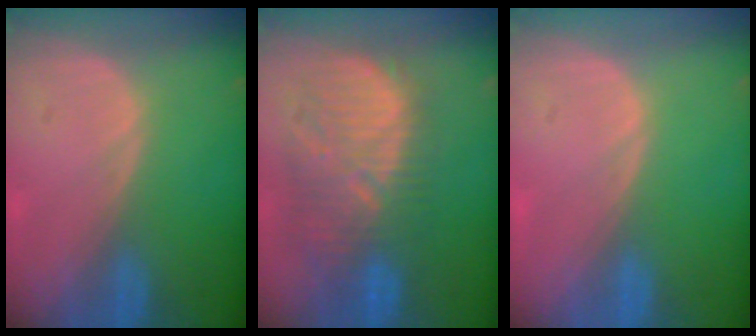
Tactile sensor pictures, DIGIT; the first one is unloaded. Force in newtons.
{"total": 11.4, "press": 11.0, "slide": 3.3}
{"total": 0.0}